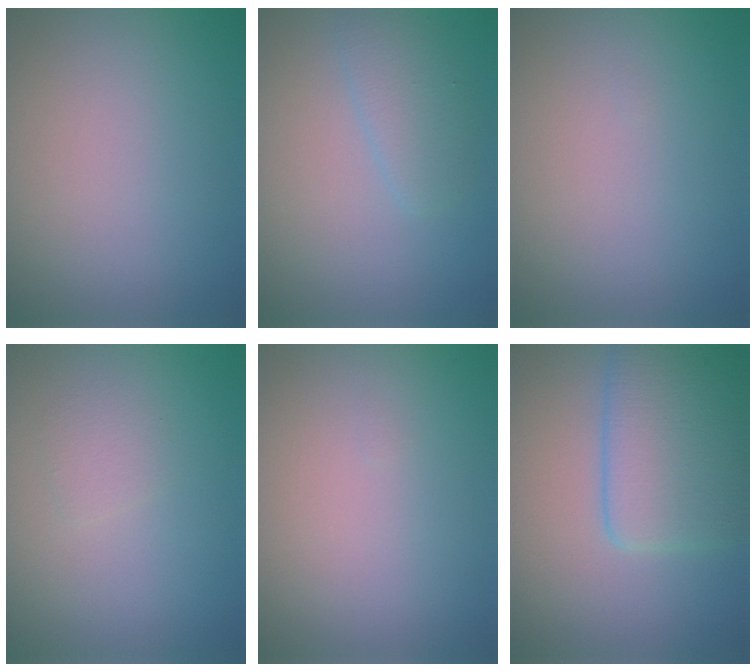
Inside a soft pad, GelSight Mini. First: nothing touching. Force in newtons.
{"total": 2.0, "press": 2.0, "slide": 0.1}
{"total": 0.0}
{"total": 1.0, "press": 1.0, "slide": 0.1}
{"total": 0.0}
{"total": 5.9, "press": 5.9, "slide": 0.2}